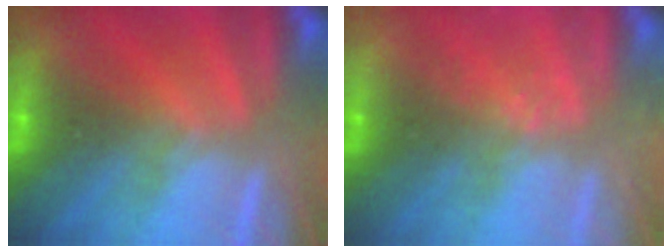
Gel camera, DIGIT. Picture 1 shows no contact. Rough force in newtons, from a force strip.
{"total": 2.5}